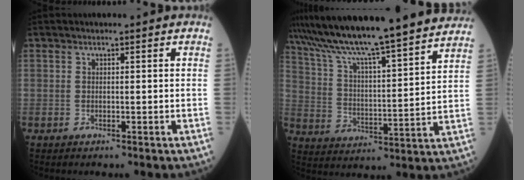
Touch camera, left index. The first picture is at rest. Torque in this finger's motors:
{"motor_torque": [0.56, -0.94, 1.05, 0.21]}